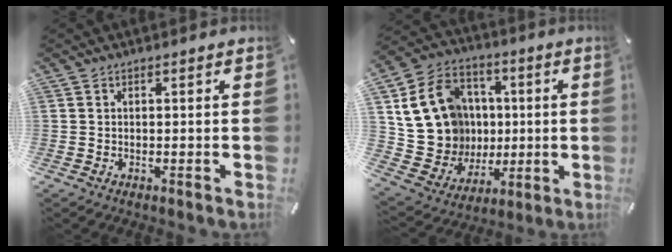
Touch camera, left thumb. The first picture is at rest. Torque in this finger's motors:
{"motor_torque": [2.46, 2.45, 1.15, -0.36, 0.43]}